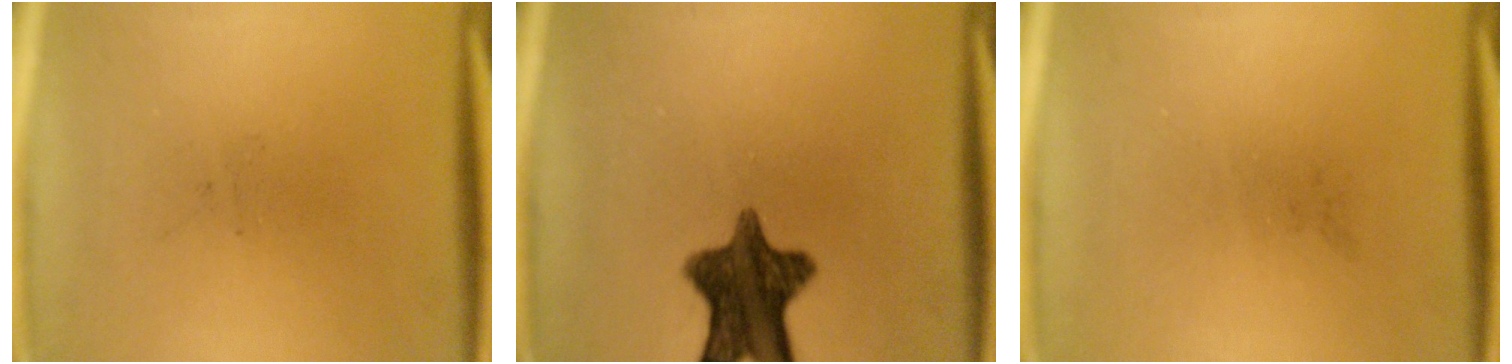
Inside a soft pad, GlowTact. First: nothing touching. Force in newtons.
{"total": 10.9}
{"total": 0.0}